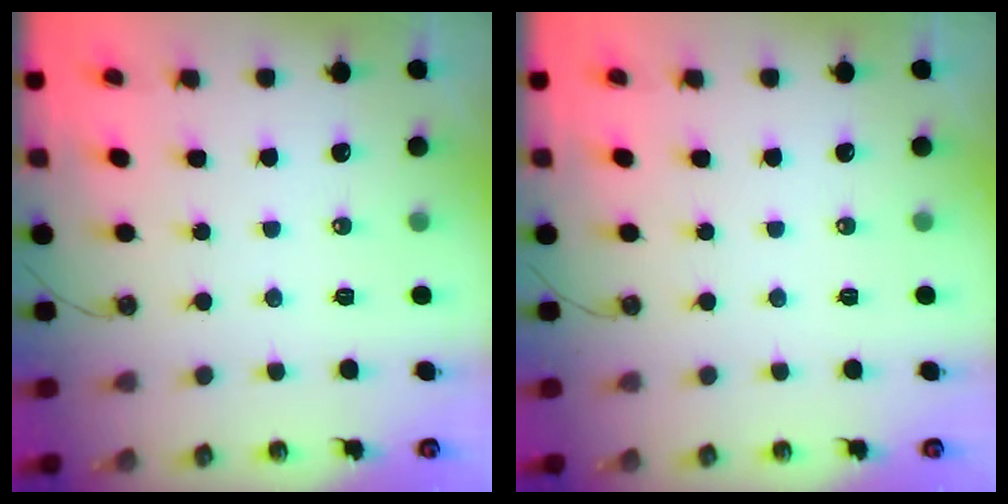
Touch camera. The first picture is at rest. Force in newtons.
{"total": 0.0}